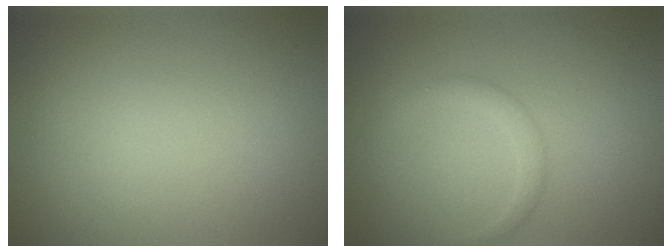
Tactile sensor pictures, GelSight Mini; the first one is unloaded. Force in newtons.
{"total": 1.5, "press": 1.5, "slide": 0.1}